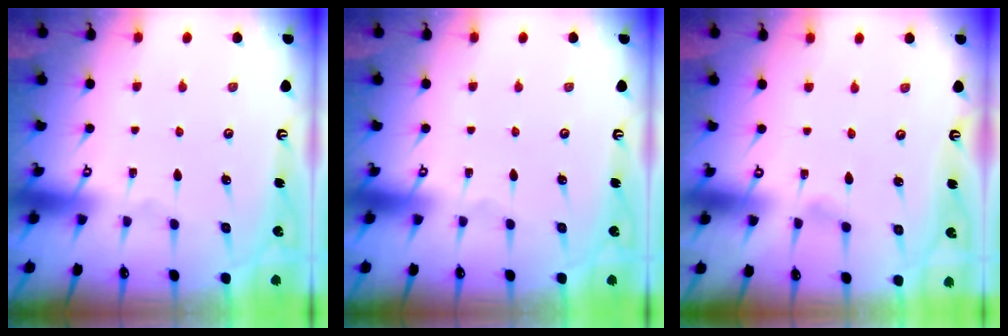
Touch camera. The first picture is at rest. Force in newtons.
{"total": 0.0}
{"total": 1.7, "press": 1.7, "slide": 0.2}